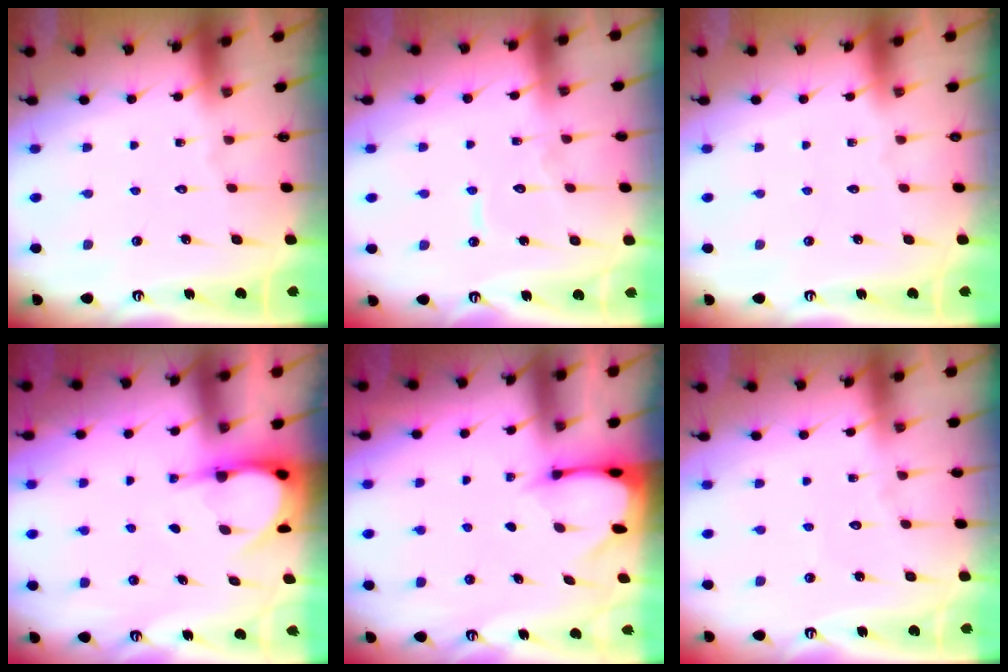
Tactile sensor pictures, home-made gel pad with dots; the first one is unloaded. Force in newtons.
{"total": 5.9, "press": 5.8, "slide": 0.6}
{"total": 0.0}
{"total": 4.6, "press": 4.6, "slide": 0.3}
{"total": 2.6, "press": 2.5, "slide": 0.3}
{"total": 2.3, "press": 2.3, "slide": 0.2}